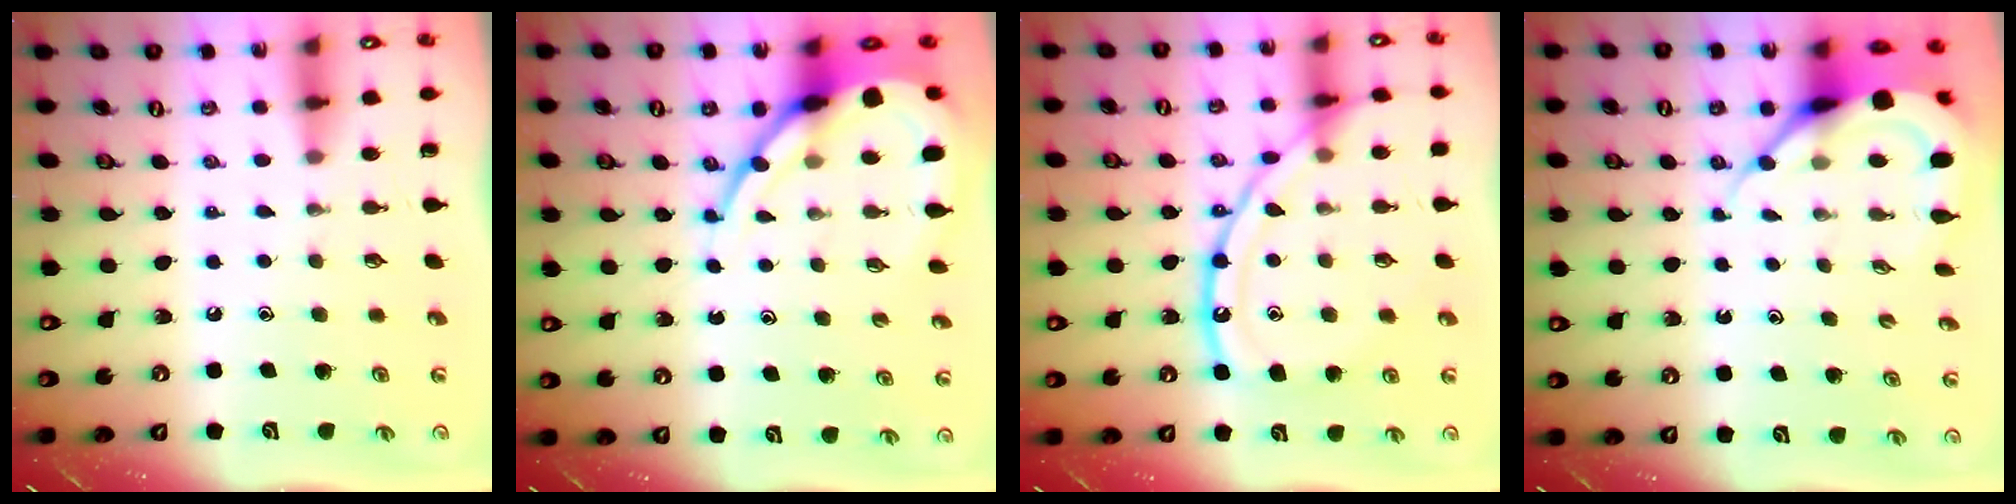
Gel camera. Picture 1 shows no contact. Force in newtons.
{"total": 13.0, "press": 12.9, "slide": 1.4}
{"total": 15.4, "press": 15.4, "slide": 1.1}
{"total": 7.3, "press": 7.3, "slide": 0.6}